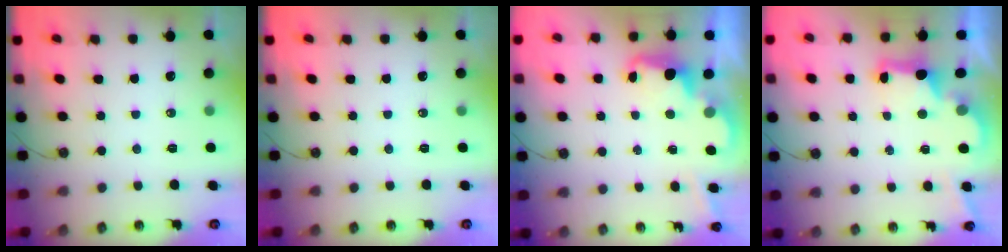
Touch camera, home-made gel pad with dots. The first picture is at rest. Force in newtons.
{"total": 0.0}
{"total": 2.3, "press": 2.2, "slide": 0.5}
{"total": 2.9, "press": 2.8, "slide": 0.9}